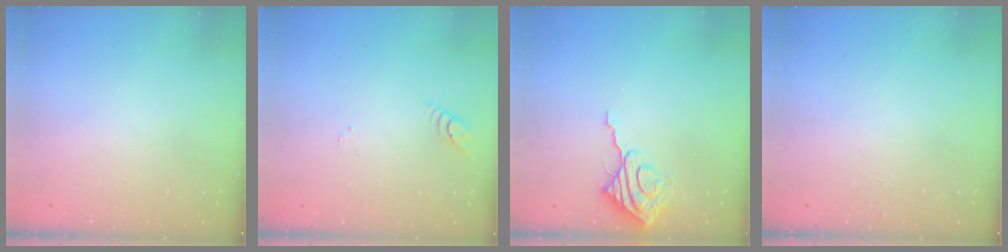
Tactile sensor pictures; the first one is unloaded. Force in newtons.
{"total": 2.9, "press": 2.8, "slide": 0.4}
{"total": 9.6, "press": 9.6, "slide": 1.1}
{"total": 2.5, "press": 2.5, "slide": 0.2}